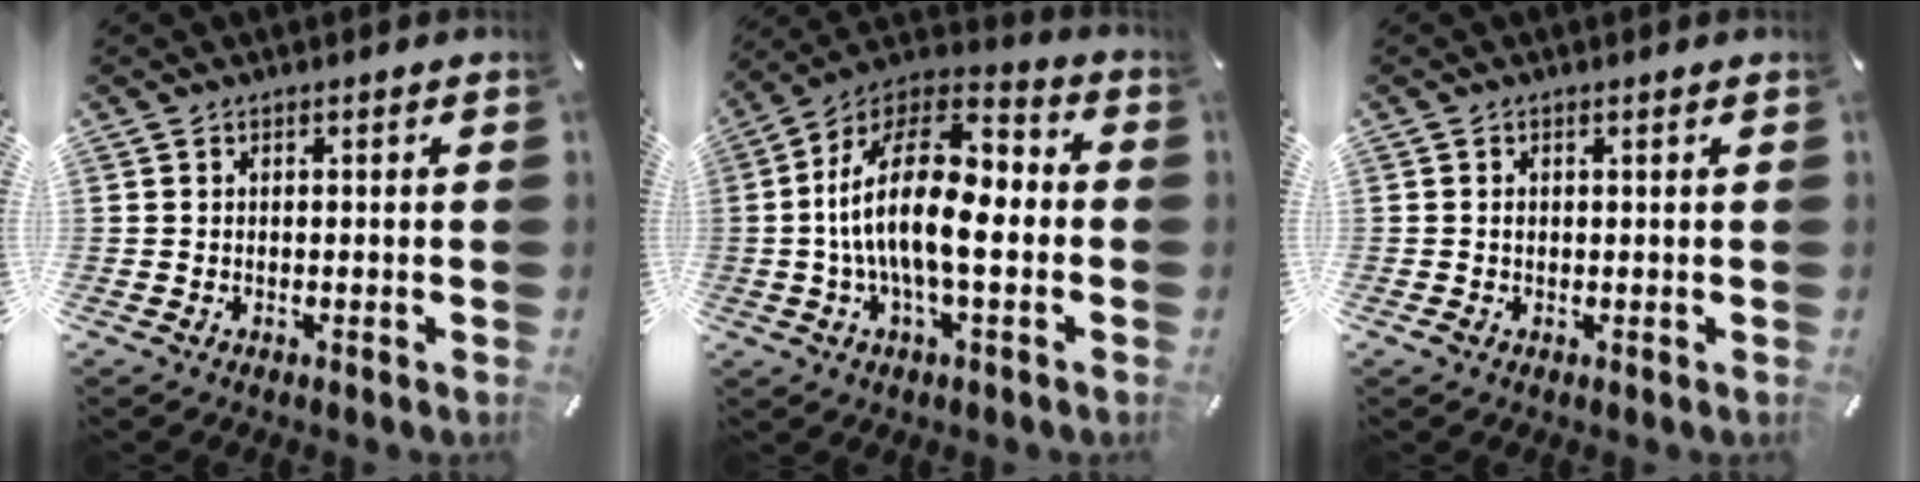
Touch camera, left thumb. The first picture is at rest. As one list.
[{"total": 18.0, "force": [-1.7, 8.6, 15.8], "torque": [-0.310, 0.002, -0.033]}, {"total": 1.0, "force": [0.0, 0.3, 0.9], "torque": [-0.017, 0.001, -0.001]}]